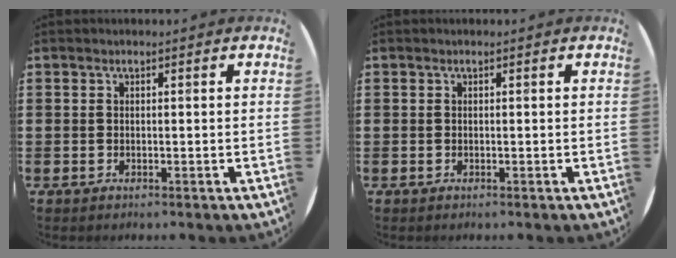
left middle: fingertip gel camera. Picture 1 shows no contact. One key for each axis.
{"total": 0.0}